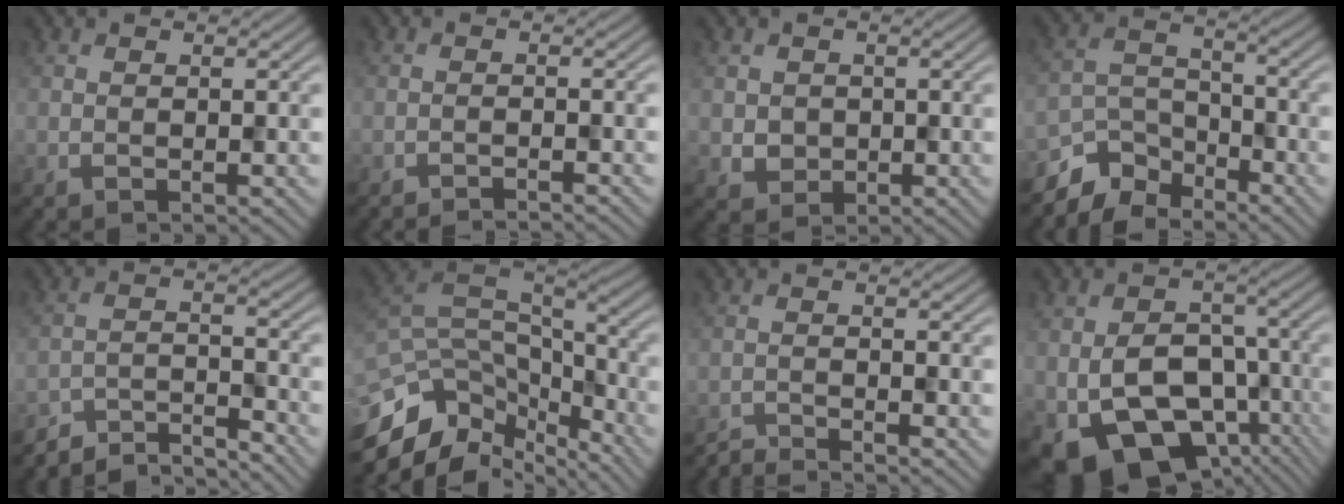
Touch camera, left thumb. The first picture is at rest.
{"total": 1.9, "force": [-1.7, 0.1, 0.7], "torque": [-0.007, 0.002, -0.033]}
{"total": 2.5, "force": [0.2, 2.3, 0.8], "torque": [-0.028, -0.008, 0.002]}
{"total": 7.1, "force": [-5.9, 3.4, 2.1], "torque": [-0.045, -0.001, -0.128]}
{"total": 6.5, "force": [-6.2, 0.9, 1.8], "torque": [-0.035, 0.000, -0.114]}
{"total": 12.5, "force": [-8.2, 5.9, 7.4], "torque": [-0.192, -0.016, -0.133]}
{"total": 2.3, "force": [-2.3, 0.0, 0.6], "torque": [-0.008, -0.002, -0.052]}
{"total": 14.4, "force": [-5.5, 9.7, 9.1], "torque": [-0.162, -0.025, -0.081]}